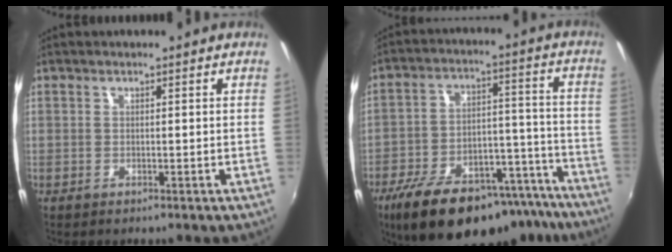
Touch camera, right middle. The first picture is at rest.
{"total": 25.7, "force": [-19.0, 10.3, 13.9], "torque": [-0.242, -0.002, -0.259]}